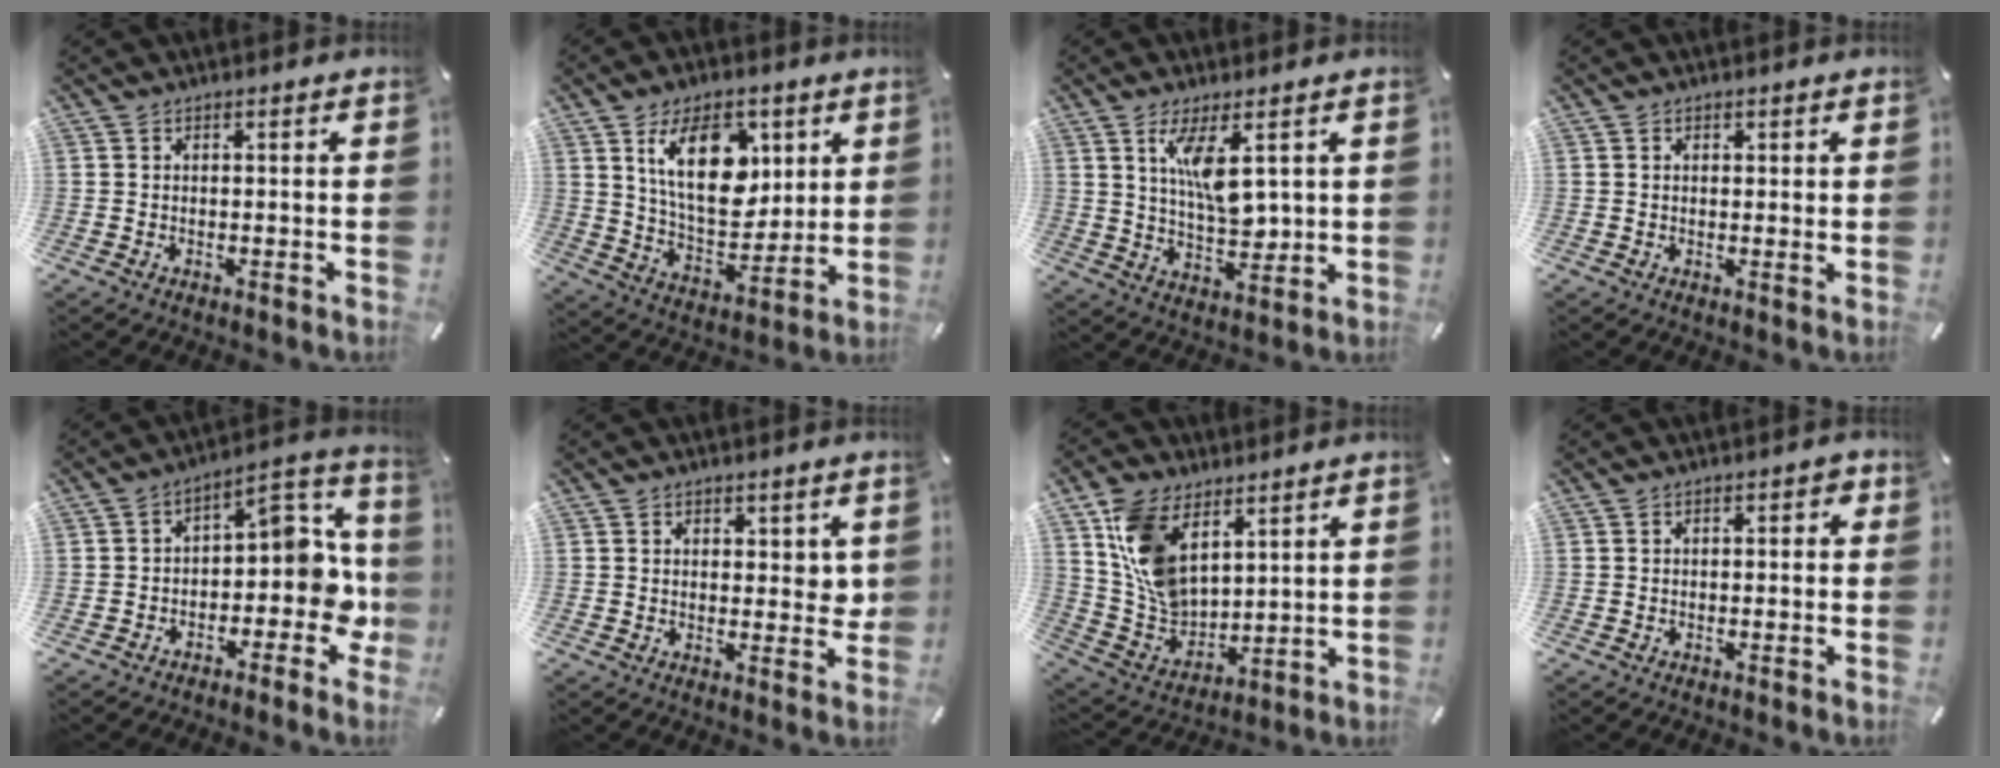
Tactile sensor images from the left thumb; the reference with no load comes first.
{"total": 18.0, "force": [7.3, 10.7, 12.5], "torque": [-0.215, -0.010, 0.126]}
{"total": 9.8, "force": [3.7, 4.1, 8.1], "torque": [-0.152, -0.023, 0.059]}
{"total": 1.1, "force": [0.4, 0.7, 0.8], "torque": [-0.008, -0.001, 0.005]}
{"total": 11.1, "force": [-1.3, 6.9, 8.6], "torque": [-0.095, -0.015, -0.026]}
{"total": 3.7, "force": [1.4, 2.6, 2.2], "torque": [-0.013, -0.005, 0.019]}
{"total": 13.5, "force": [6.4, 9.2, 7.4], "torque": [-0.176, -0.022, 0.128]}
{"total": 1.7, "force": [-0.5, 1.1, 1.2], "torque": [-0.021, 0.008, -0.010]}